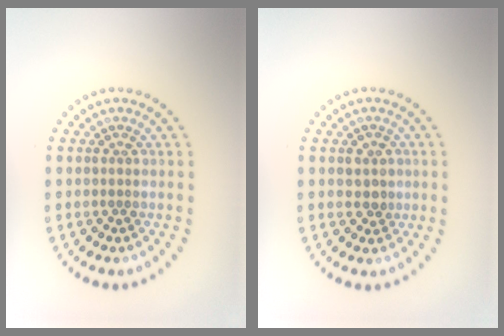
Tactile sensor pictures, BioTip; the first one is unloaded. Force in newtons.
{"total": 1.7, "press": 1.5, "slide": 0.7}